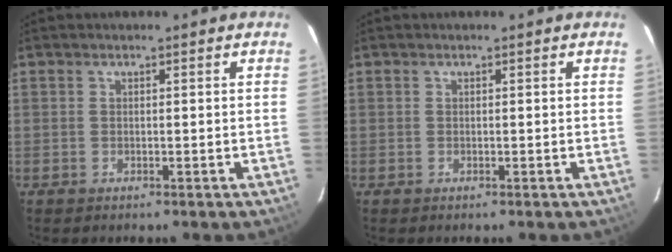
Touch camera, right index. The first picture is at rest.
{"total": 0.0}